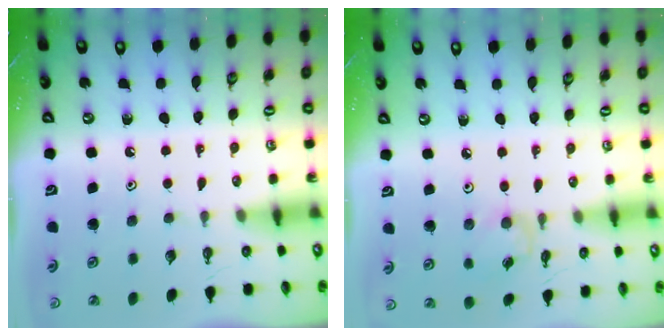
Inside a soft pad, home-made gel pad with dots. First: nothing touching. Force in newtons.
{"total": 3.4, "press": 3.4, "slide": 0.3}